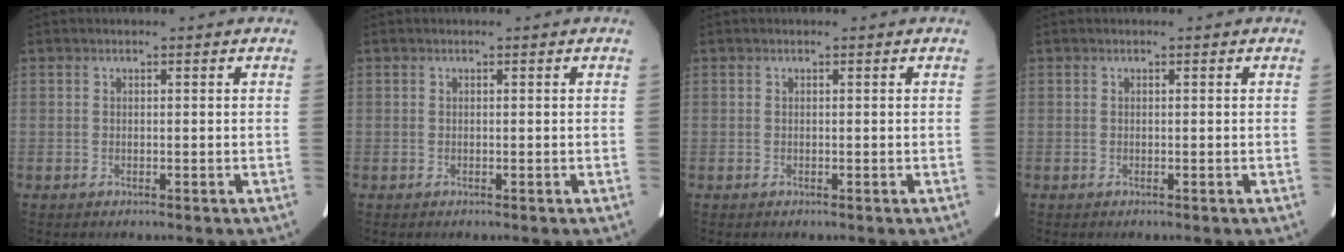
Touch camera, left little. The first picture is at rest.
{"total": 0.0}
{"total": 0.0}
{"total": 0.0}